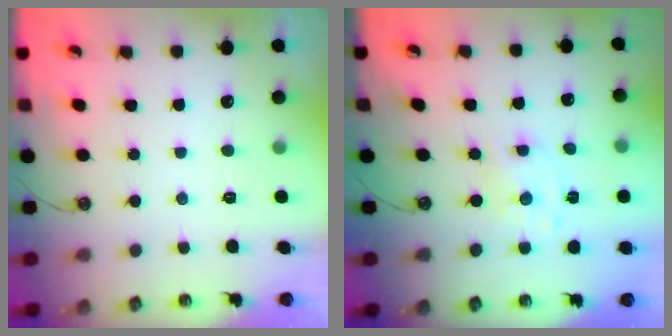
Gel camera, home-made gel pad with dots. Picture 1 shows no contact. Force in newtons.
{"total": 1.8, "press": 1.8, "slide": 0.2}